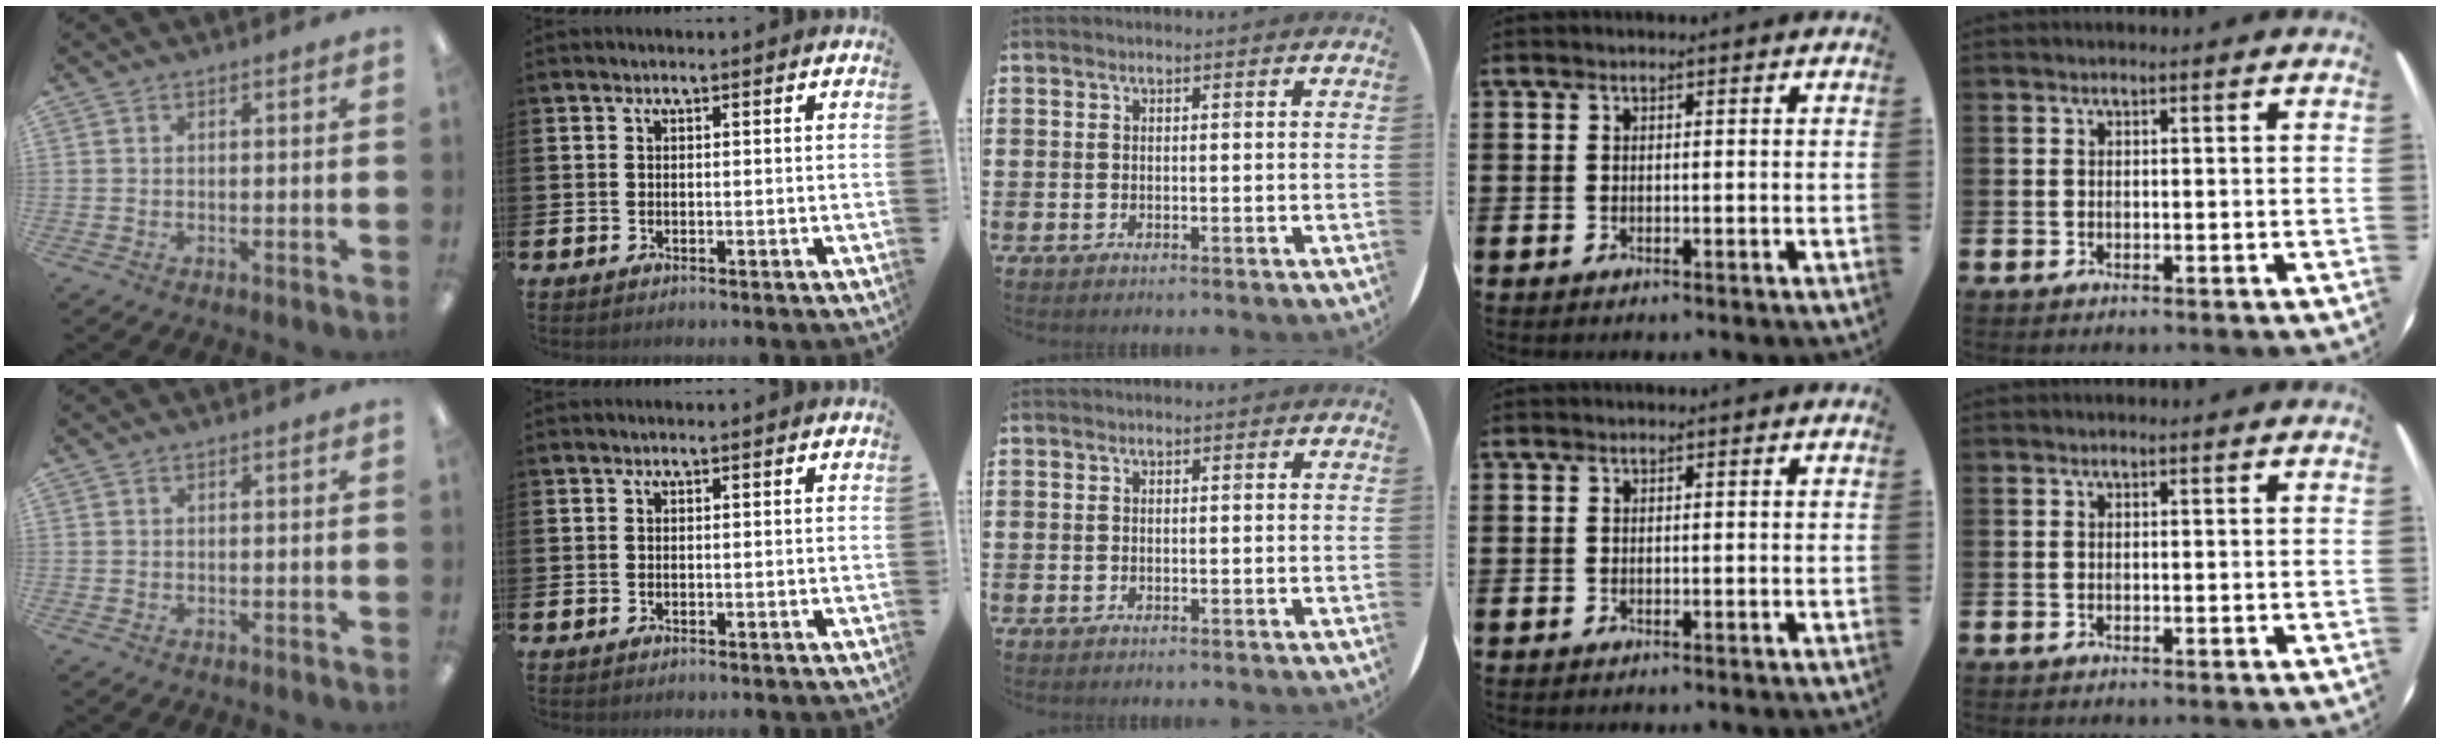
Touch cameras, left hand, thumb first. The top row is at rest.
{}